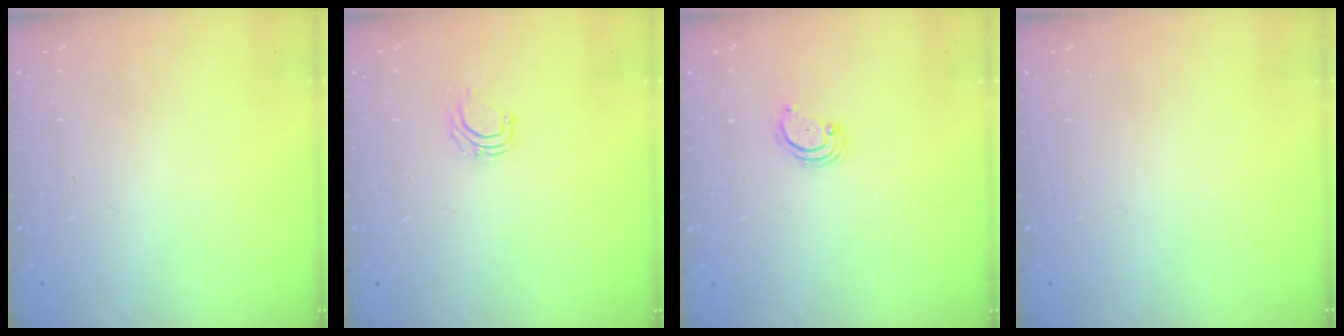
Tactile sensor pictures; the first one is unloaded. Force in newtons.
{"total": 4.9, "press": 4.8, "slide": 0.5}
{"total": 2.5, "press": 2.5, "slide": 0.3}
{"total": 0.0}